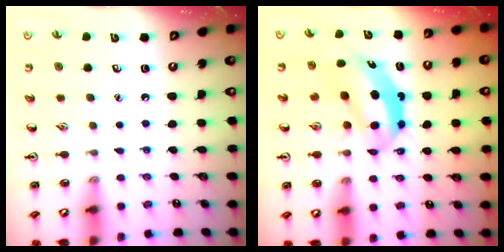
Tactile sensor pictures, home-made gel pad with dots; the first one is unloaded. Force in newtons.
{"total": 5.5, "press": 5.3, "slide": 1.4}